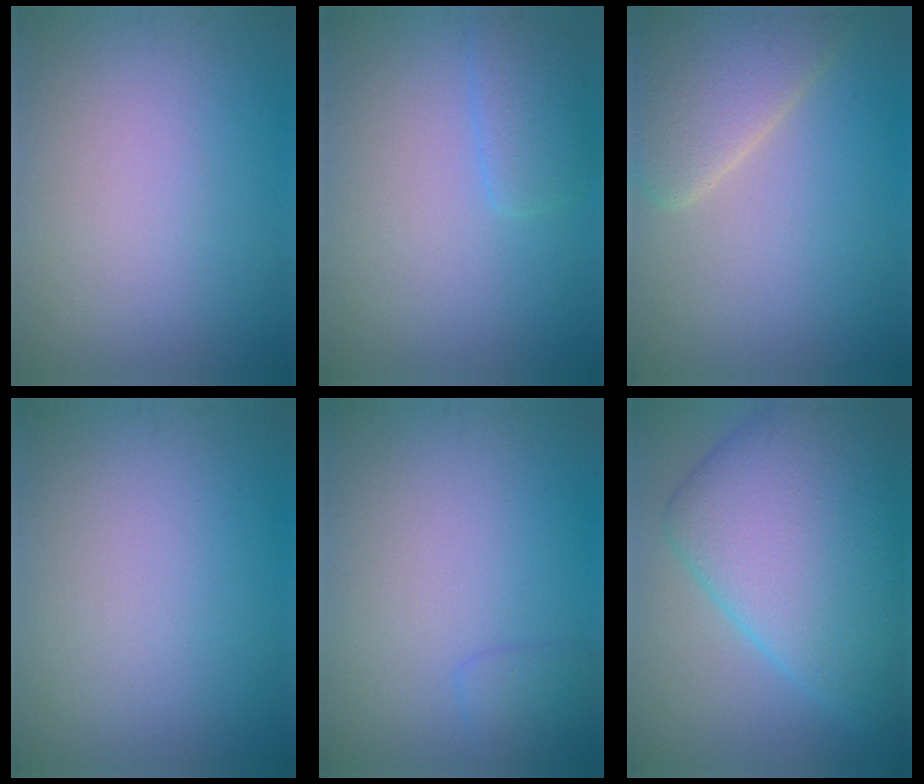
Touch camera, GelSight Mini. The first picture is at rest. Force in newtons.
{"total": 2.4, "press": 2.3, "slide": 0.2}
{"total": 5.6, "press": 5.6, "slide": 0.5}
{"total": 0.0}
{"total": 1.3, "press": 1.3, "slide": 0.1}
{"total": 13.3, "press": 13.3, "slide": 0.3}